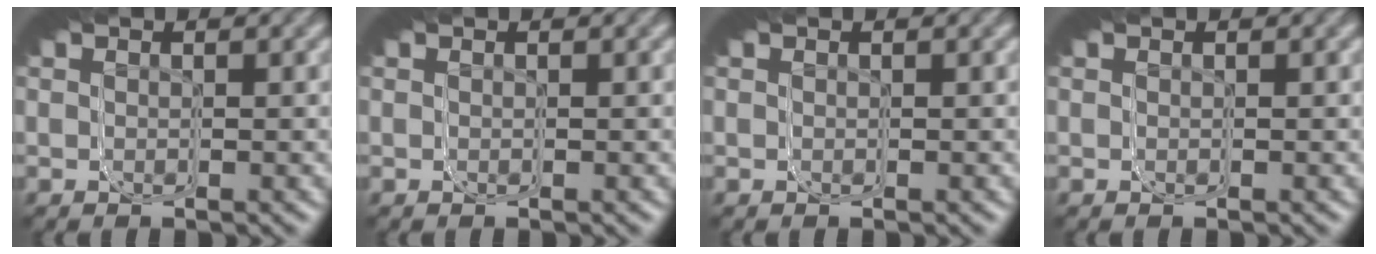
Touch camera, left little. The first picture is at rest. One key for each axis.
{"total": 0.0}
{"total": 0.0}
{"total": 0.0}